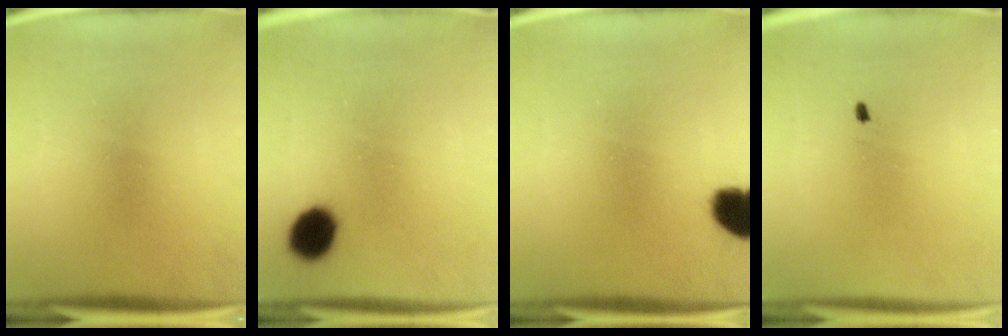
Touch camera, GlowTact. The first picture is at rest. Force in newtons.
{"total": 8.7}
{"total": 7.4}
{"total": 0.5}